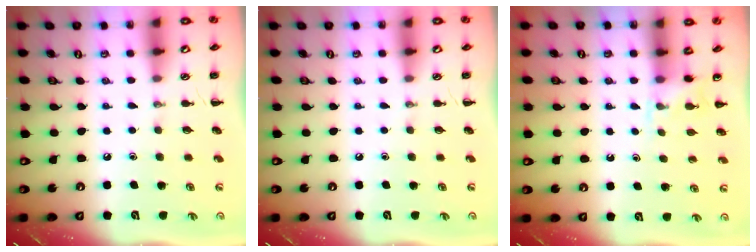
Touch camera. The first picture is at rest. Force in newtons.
{"total": 0.0}
{"total": 4.3, "press": 4.1, "slide": 1.2}